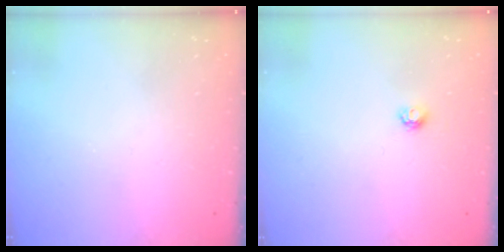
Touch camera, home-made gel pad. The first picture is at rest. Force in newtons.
{"total": 3.8, "press": 3.8, "slide": 0.5}